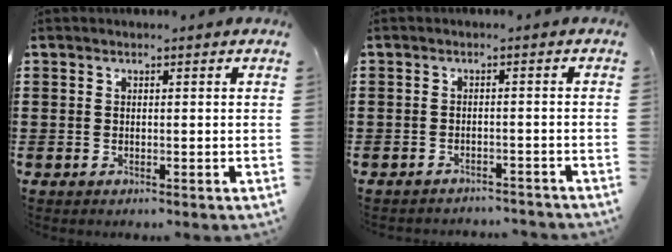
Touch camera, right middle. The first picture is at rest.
{"total": 1.9, "force": [-1.9, 0.1, -0.1], "torque": [-0.005, -0.001, -0.041]}